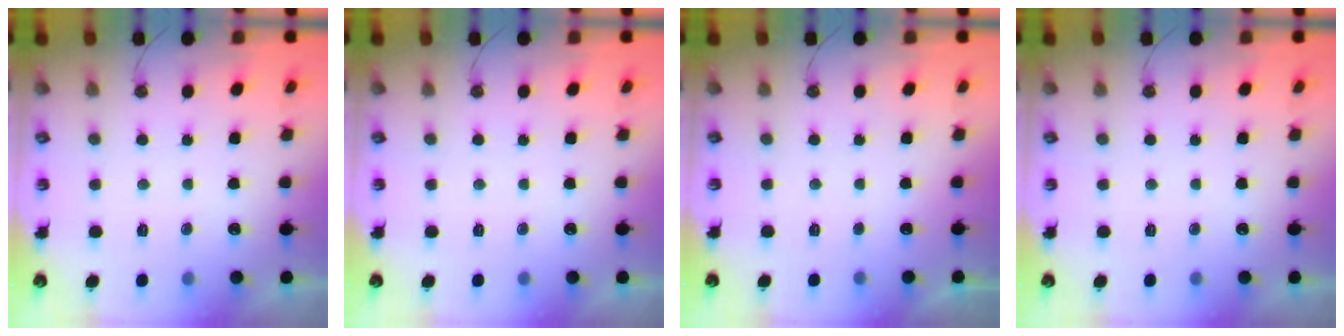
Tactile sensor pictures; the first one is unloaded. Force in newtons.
{"total": 0.0}
{"total": 0.0}
{"total": 0.0}